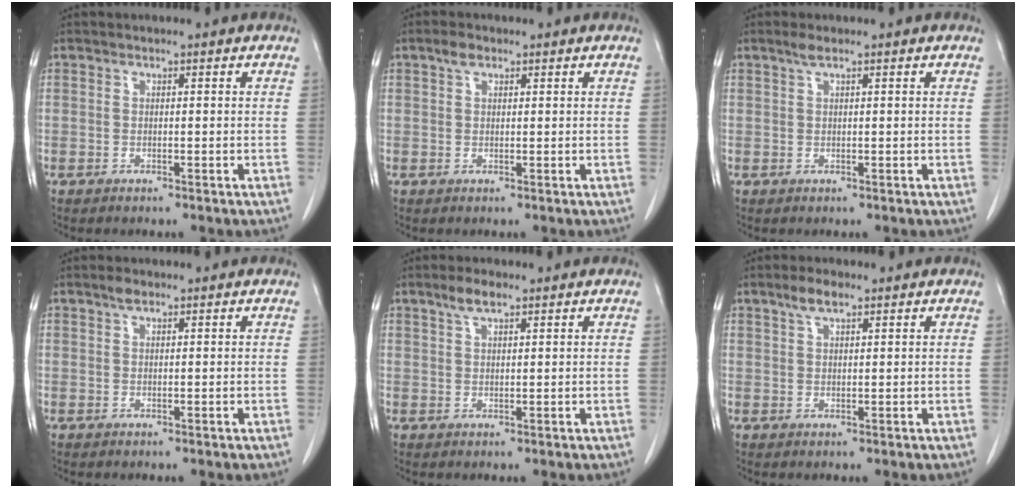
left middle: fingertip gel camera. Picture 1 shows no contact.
{"total": 1.7, "force": [1.1, 0.9, 1.0], "torque": [-0.021, 0.007, 0.019]}
{"total": 1.2, "force": [0.9, 0.0, 0.9], "torque": [-0.021, 0.006, 0.018]}
{"total": 1.2, "force": [0.9, 0.4, 0.8], "torque": [-0.017, 0.005, 0.017]}
{"total": 3.0, "force": [2.1, 0.8, 2.0], "torque": [-0.046, 0.006, 0.042]}
{"total": 3.1, "force": [2.1, 0.9, 2.1], "torque": [-0.047, 0.007, 0.041]}